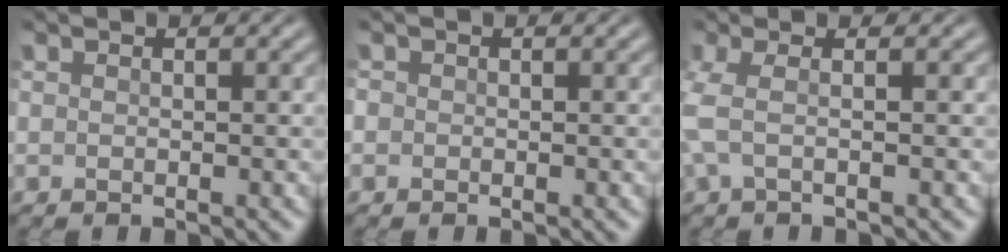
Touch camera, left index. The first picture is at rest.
{"total": 1.2, "force": [-0.1, 1.1, 0.3], "torque": [-0.001, 0.005, -0.008]}
{"total": 2.9, "force": [-0.7, 1.0, 2.6], "torque": [-0.074, 0.003, -0.018]}